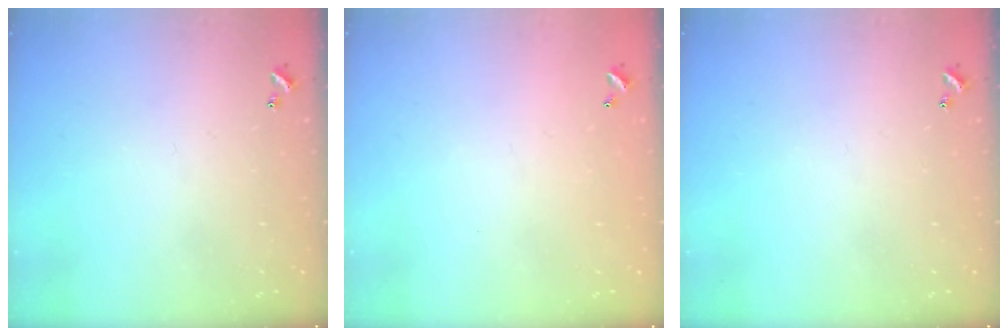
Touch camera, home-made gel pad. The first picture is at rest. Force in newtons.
{"total": 2.9, "press": 2.9, "slide": 0.1}
{"total": 0.0}